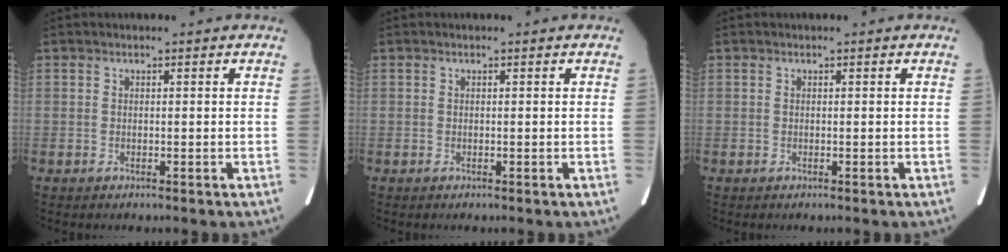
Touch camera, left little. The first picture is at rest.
{"total": 0.0}
{"total": 0.0}